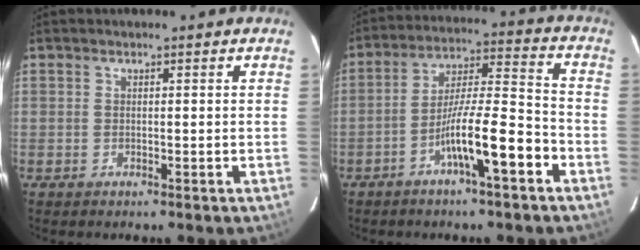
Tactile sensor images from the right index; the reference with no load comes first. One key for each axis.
{"total": 11.1, "fx": -5.4, "fy": 0.8, "fz": 9.7, "tx": -0.169, "ty": 0.013, "tz": -0.094}